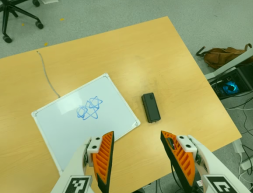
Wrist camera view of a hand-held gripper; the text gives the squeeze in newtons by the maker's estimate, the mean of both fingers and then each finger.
{"total": 0.0}